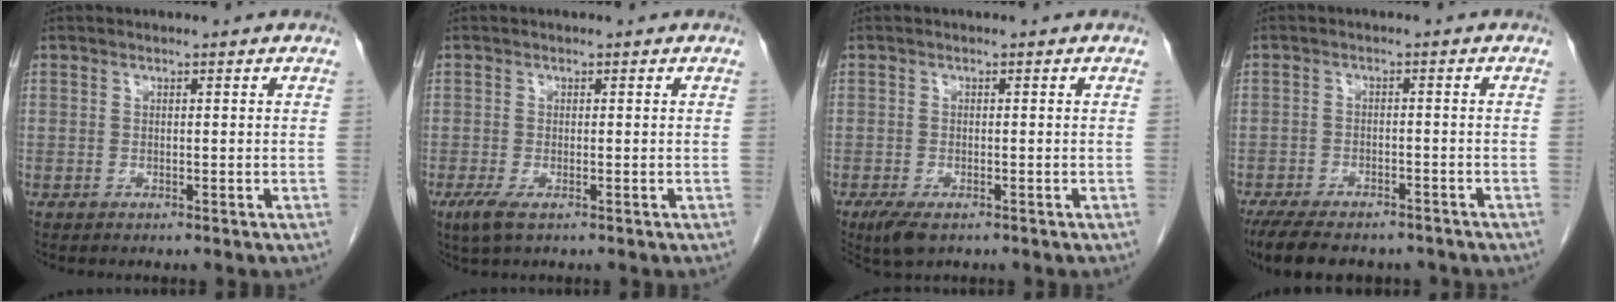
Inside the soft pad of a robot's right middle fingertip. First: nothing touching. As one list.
[{"total": 2.6, "force": [-1.4, 0.7, 2.2], "torque": [-0.048, -0.008, -0.024]}, {"total": 3.7, "force": [-2.3, 1.4, 2.5], "torque": [-0.055, -0.009, -0.037]}, {"total": 12.8, "force": [-10.4, 4.6, 5.9], "torque": [-0.113, -0.007, -0.148]}]